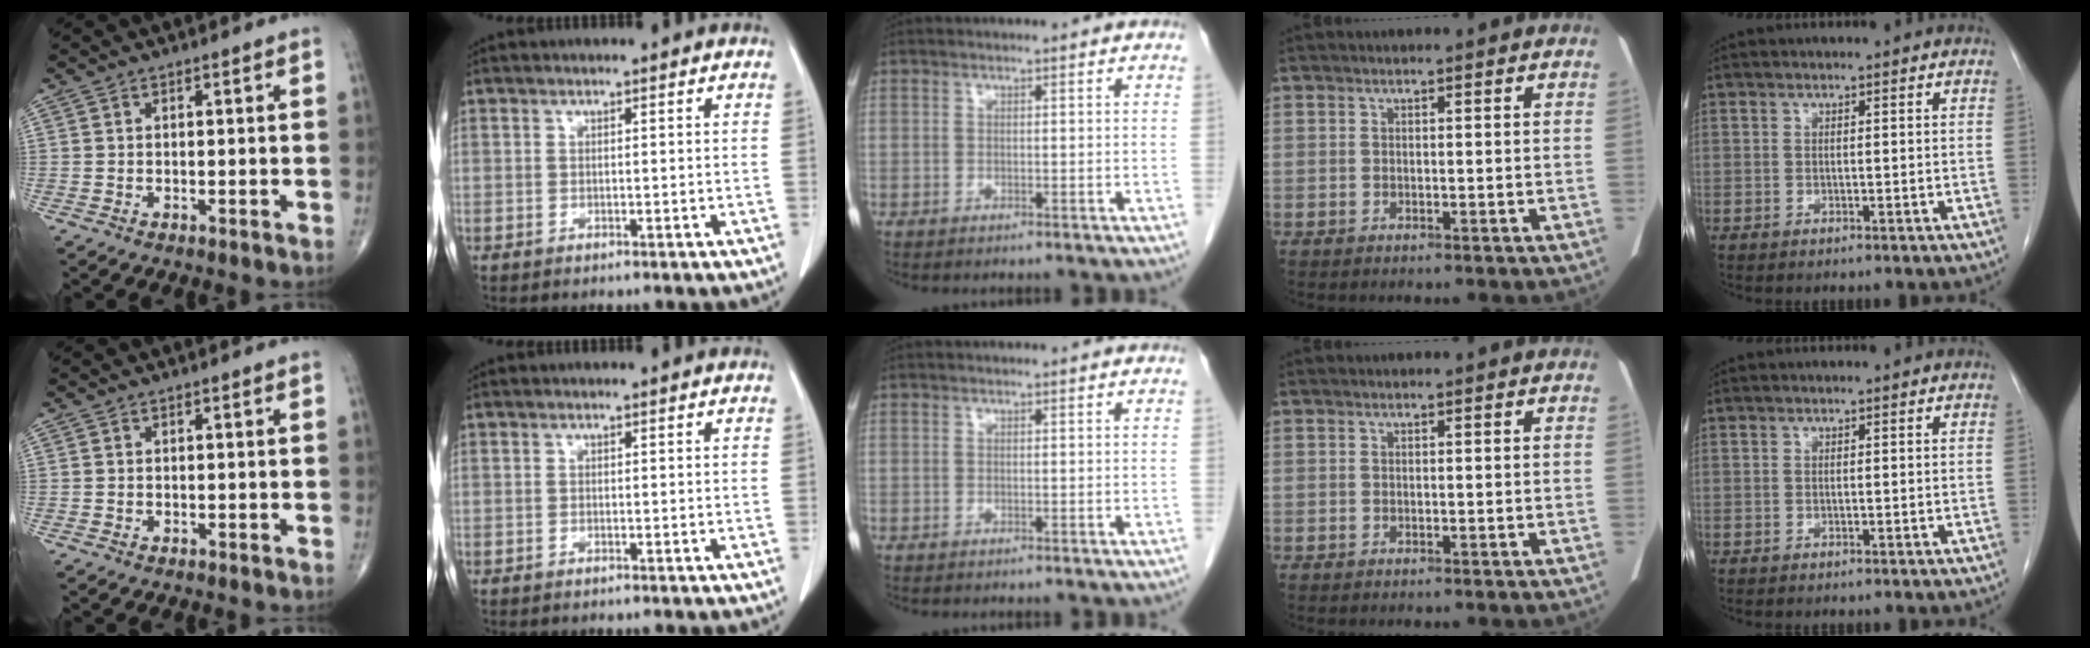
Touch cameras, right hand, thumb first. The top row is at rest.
{}